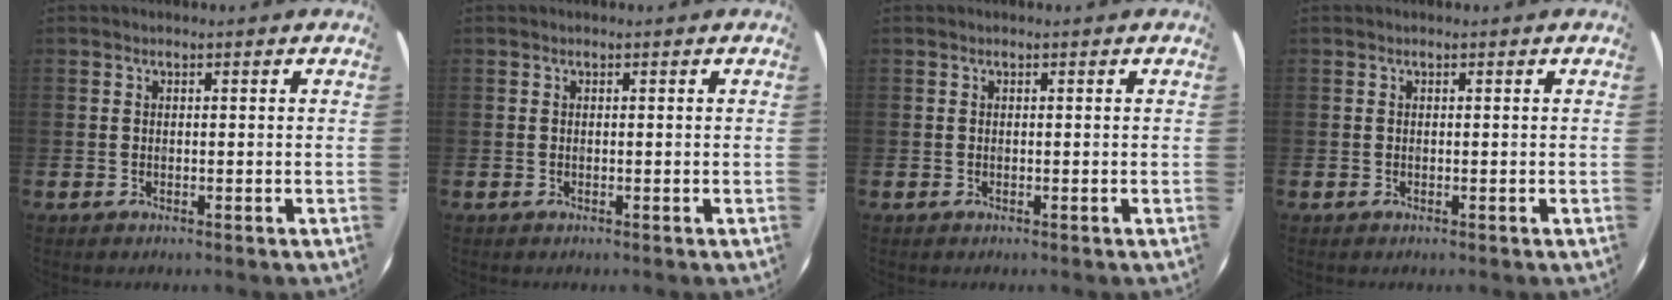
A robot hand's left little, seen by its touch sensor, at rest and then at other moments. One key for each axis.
{"total": 0.0}
{"total": 0.0}
{"total": 0.0}